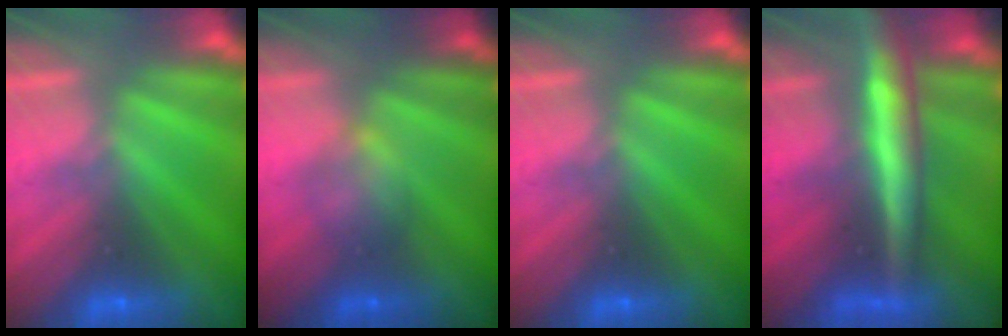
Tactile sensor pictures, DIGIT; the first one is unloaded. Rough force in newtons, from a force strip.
{"total": 2.1}
{"total": 0.0}
{"total": 7.0}